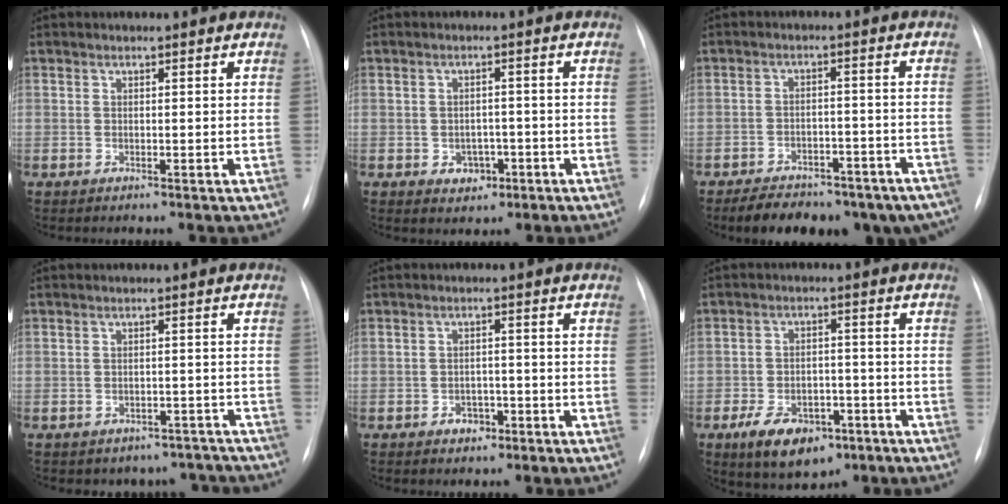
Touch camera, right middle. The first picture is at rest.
{"total": 3.4, "force": [-1.4, 2.7, 1.5], "torque": [-0.016, 0.008, -0.009]}
{"total": 18.3, "force": [-14.4, 8.2, 7.8], "torque": [-0.106, 0.013, -0.176]}
{"total": 8.9, "force": [-7.7, 4.3, 0.6], "torque": [0.005, 0.024, -0.076]}
{"total": 2.7, "force": [-1.5, 1.9, 1.2], "torque": [-0.013, 0.006, -0.016]}
{"total": 9.7, "force": [-5.5, 5.4, 5.8], "torque": [-0.099, -0.001, -0.081]}